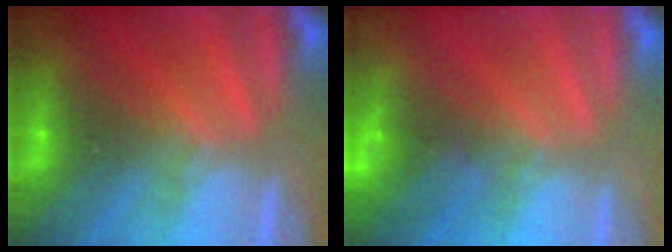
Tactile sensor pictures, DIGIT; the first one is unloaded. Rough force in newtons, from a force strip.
{"total": 2.6}